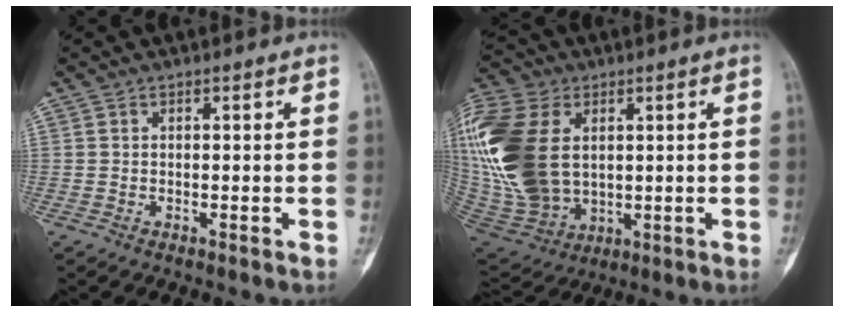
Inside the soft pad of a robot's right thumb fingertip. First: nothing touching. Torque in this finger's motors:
{"motor_torque": [-1.27, 2.58, 2.36, 0.42, 0.84]}